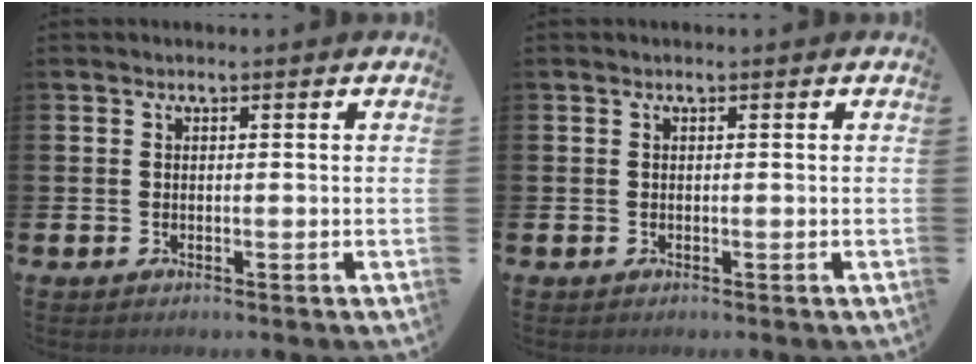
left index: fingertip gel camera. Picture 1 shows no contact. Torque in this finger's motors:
{"motor_torque": [-0.10, 0.09, -0.04, 0.00]}